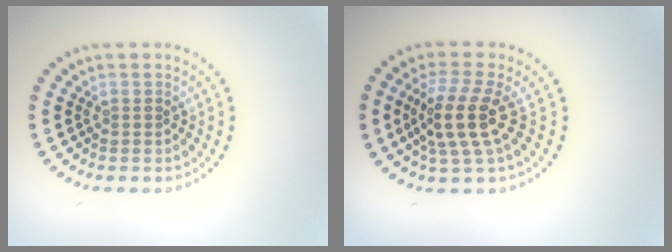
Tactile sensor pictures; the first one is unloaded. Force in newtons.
{"total": 4.0, "press": 3.5, "slide": 2.1}